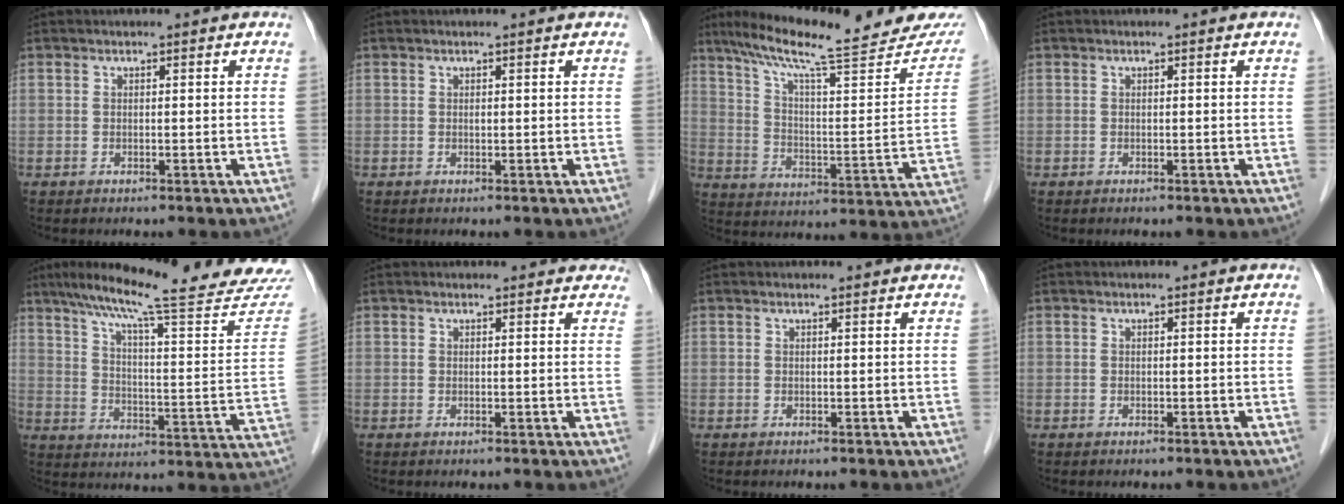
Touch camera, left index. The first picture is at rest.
{"total": 0.0}
{"total": 24.6, "force": [20.7, 3.0, 13.0], "torque": [-0.201, -0.017, 0.288]}
{"total": 0.0}
{"total": 27.0, "force": [23.6, 1.1, 13.0], "torque": [-0.201, -0.060, 0.306]}
{"total": 5.6, "force": [5.1, 2.0, 1.3], "torque": [0.006, 0.004, 0.040]}
{"total": 1.3, "force": [1.3, 0.3, 0.2], "torque": [-0.012, 0.008, 0.015]}
{"total": 0.0}